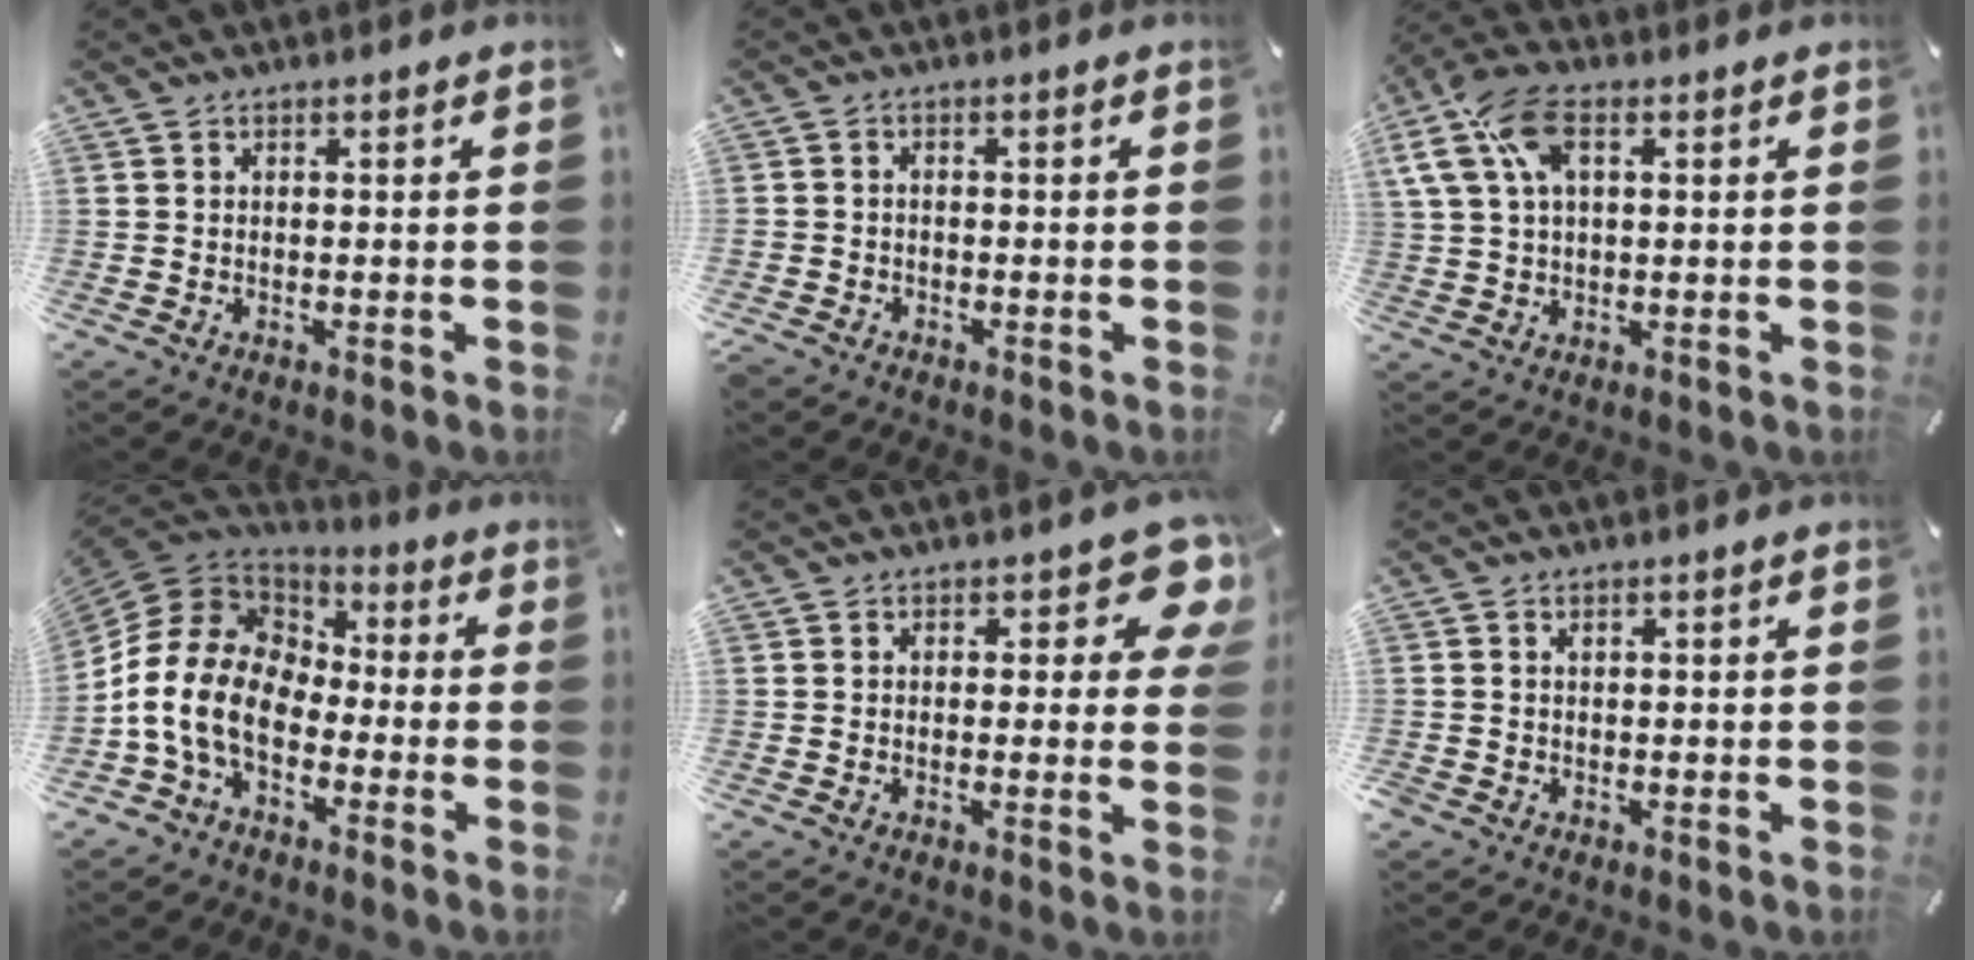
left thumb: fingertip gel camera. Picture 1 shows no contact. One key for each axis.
{"total": 1.8, "fx": -1.4, "fy": 1.1, "fz": 0.3, "tx": -0.005, "ty": 0.009, "tz": -0.030}
{"total": 11.6, "fx": 4.0, "fy": 6.6, "fz": 8.6, "tx": -0.202, "ty": 0.001, "tz": 0.071}
{"total": 14.3, "fx": -5.3, "fy": 10.1, "fz": 8.6, "tx": -0.205, "ty": 0.017, "tz": -0.106}
{"total": 8.4, "fx": 3.8, "fy": 4.0, "fz": 6.2, "tx": -0.061, "ty": -0.022, "tz": 0.059}
{"total": 0.8, "fx": -0.1, "fy": 0.7, "fz": 0.2, "tx": -0.005, "ty": 0.005, "tz": -0.004}